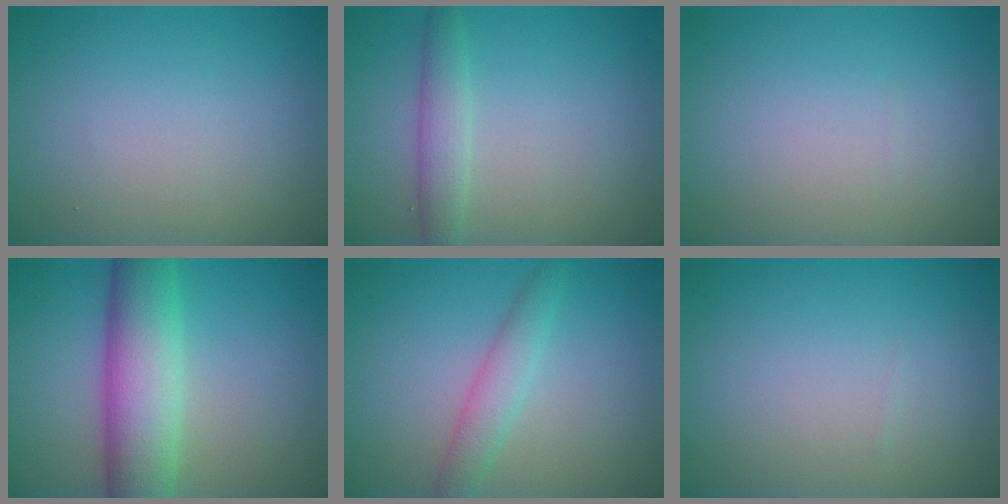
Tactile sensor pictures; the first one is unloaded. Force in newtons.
{"total": 2.5, "press": 2.5, "slide": 0.2}
{"total": 0.0}
{"total": 8.5, "press": 8.5, "slide": 0.2}
{"total": 2.6, "press": 2.6, "slide": 0.1}
{"total": 0.0}